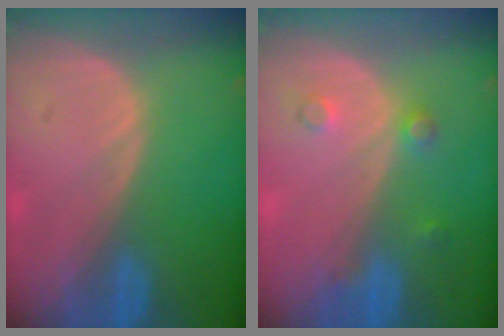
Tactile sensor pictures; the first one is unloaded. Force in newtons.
{"total": 2.3, "press": 2.3, "slide": 0.2}